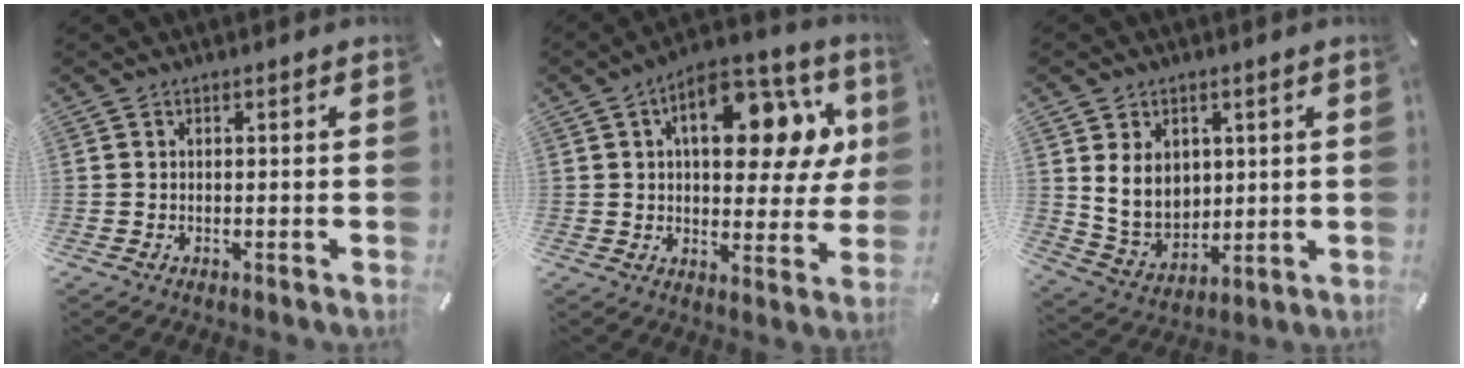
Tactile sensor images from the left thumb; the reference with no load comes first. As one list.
[{"total": 18.4, "force": [6.4, 10.0, 14.1], "torque": [-0.188, -0.028, 0.101]}, {"total": 9.3, "force": [3.3, 7.9, 3.5], "torque": [-0.075, -0.021, 0.064]}]